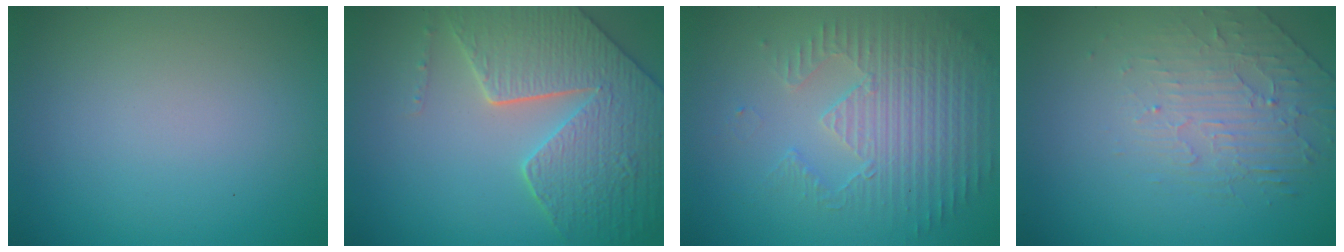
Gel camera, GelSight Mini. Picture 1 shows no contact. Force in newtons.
{"total": 7.6, "press": 6.2, "slide": 4.5}
{"total": 3.8, "press": 3.6, "slide": 1.1}
{"total": 2.2, "press": 1.5, "slide": 1.7}